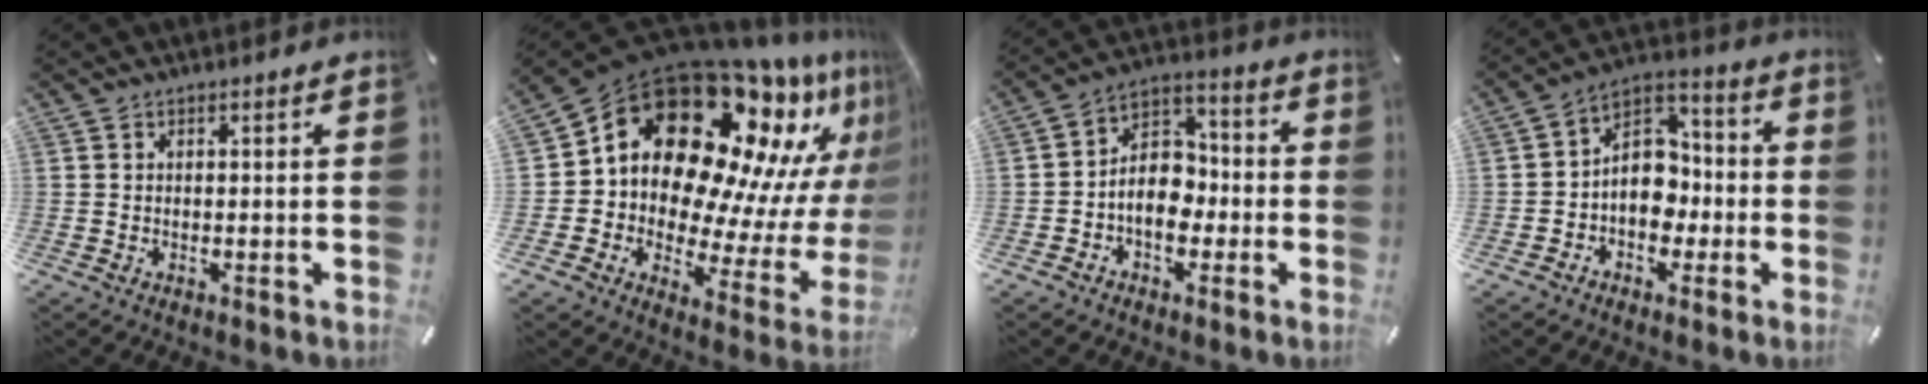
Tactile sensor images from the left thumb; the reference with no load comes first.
{"total": 23.0, "force": [12.6, 14.2, 13.0], "torque": [-0.198, -0.141, 0.232]}
{"total": 9.7, "force": [-2.5, 7.6, 5.5], "torque": [-0.100, 0.015, -0.047]}
{"total": 11.7, "force": [-2.3, 9.7, 6.1], "torque": [-0.104, 0.013, -0.039]}